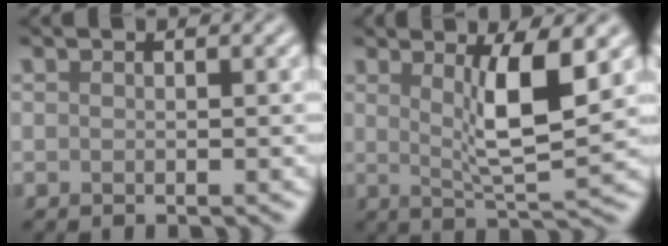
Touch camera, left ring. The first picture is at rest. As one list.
[{"total": 5.5, "force": [1.5, 1.1, 5.2], "torque": [-0.087, -0.007, 0.030]}]